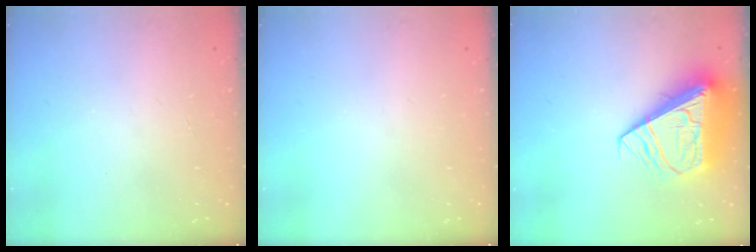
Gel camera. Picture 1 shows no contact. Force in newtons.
{"total": 0.0}
{"total": 14.1, "press": 14.0, "slide": 1.9}